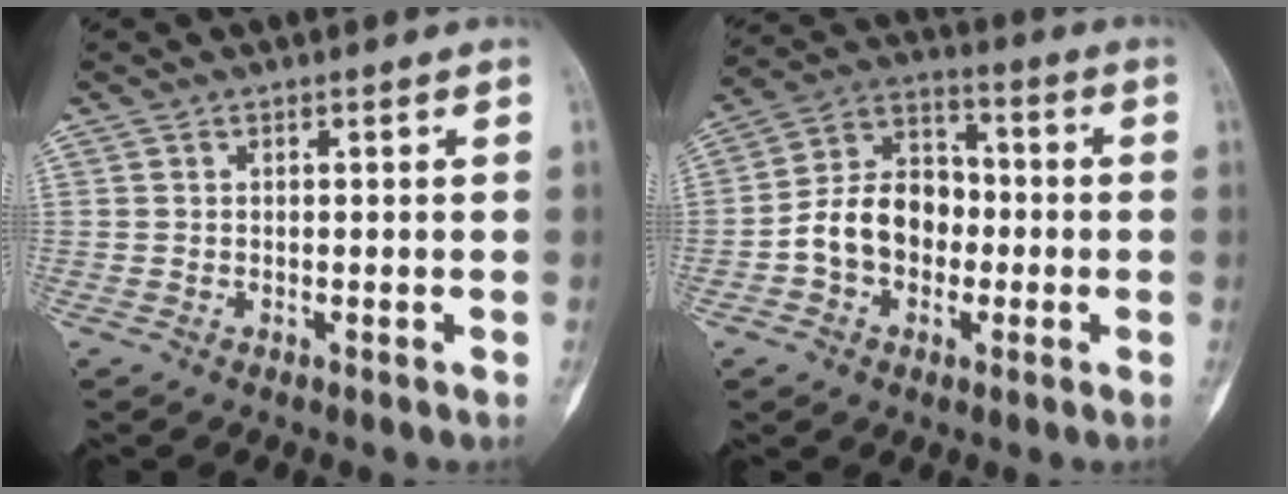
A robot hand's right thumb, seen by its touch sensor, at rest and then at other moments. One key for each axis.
{"total": 12.0, "fx": -2.2, "fy": 9.2, "fz": 7.4, "tx": -0.102, "ty": 0.043, "tz": -0.048}